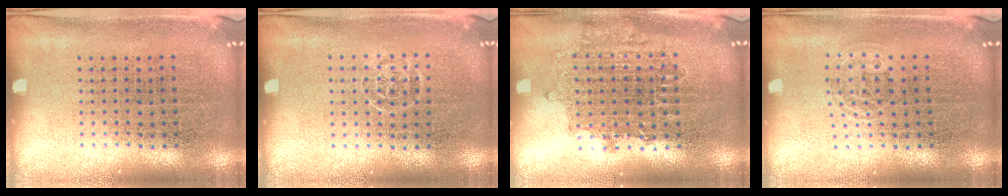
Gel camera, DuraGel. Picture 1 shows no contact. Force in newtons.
{"total": 0.6, "press": 0.5, "slide": 0.3}
{"total": 1.6, "press": 1.3, "slide": 0.9}
{"total": 0.9, "press": 0.6, "slide": 0.6}